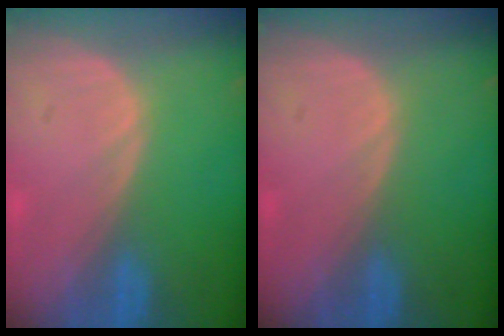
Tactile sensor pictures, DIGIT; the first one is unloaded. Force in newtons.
{"total": 0.0}